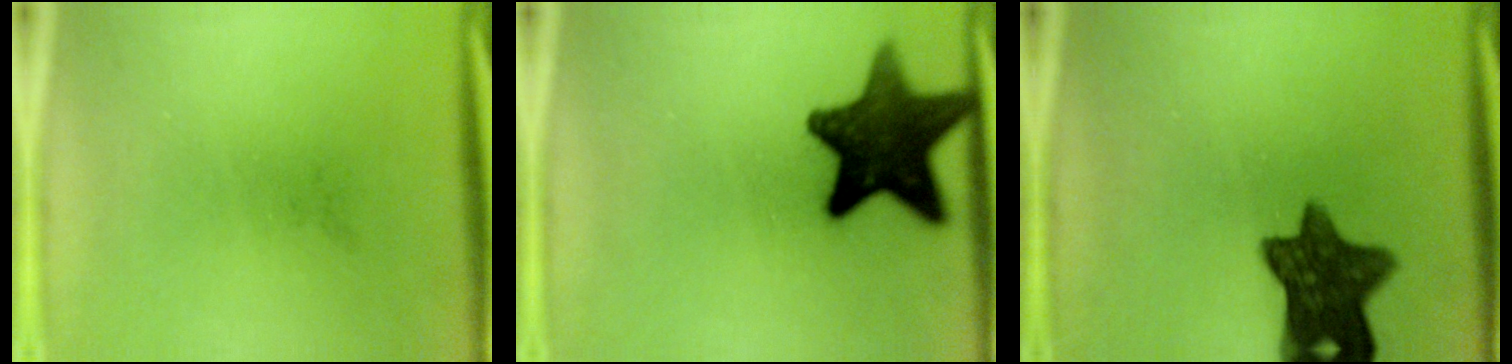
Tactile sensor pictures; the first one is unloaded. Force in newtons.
{"total": 14.8}
{"total": 11.0}